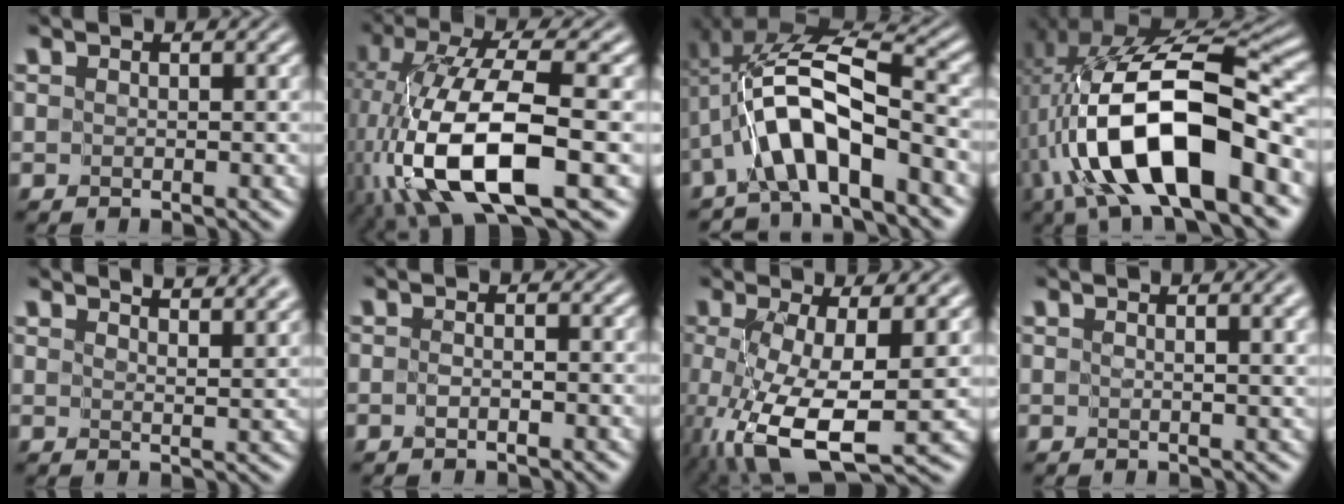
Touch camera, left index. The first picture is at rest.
{"total": 13.1, "force": [-4.0, 4.5, 11.6], "torque": [-0.228, -0.004, -0.073]}
{"total": 8.5, "force": [-3.6, 2.8, 7.1], "torque": [-0.130, 0.018, -0.072]}
{"total": 14.0, "force": [-3.3, 5.2, 12.5], "torque": [-0.219, 0.007, -0.060]}
{"total": 7.0, "force": [5.8, 1.9, 3.4], "torque": [-0.016, 0.023, 0.043]}
{"total": 0.8, "force": [-0.7, -0.3, 0.2], "torque": [-0.005, -0.003, -0.011]}
{"total": 9.1, "force": [-2.1, 2.7, 8.4], "torque": [-0.162, -0.014, -0.033]}
{"total": 4.0, "force": [1.6, 1.4, 3.3], "torque": [-0.024, 0.006, 0.002]}